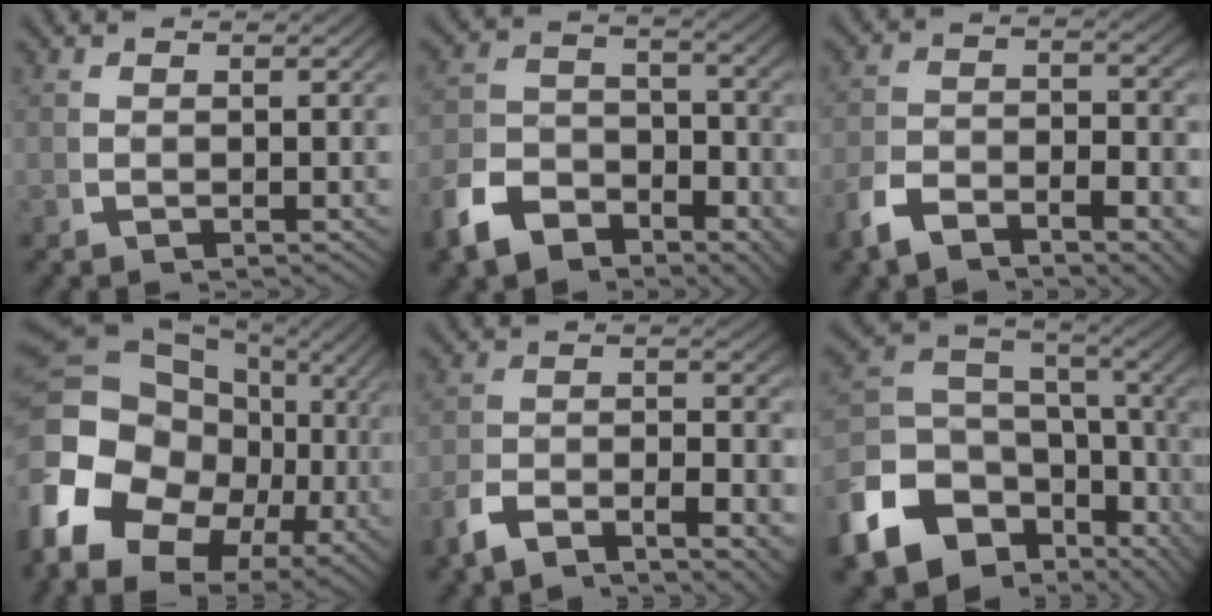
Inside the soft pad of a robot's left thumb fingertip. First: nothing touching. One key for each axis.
{"total": 7.6, "fx": -4.3, "fy": 5.3, "fz": 3.2, "tx": -0.045, "ty": -0.026, "tz": -0.070}
{"total": 4.8, "fx": -3.0, "fy": 2.3, "fz": 3.0, "tx": -0.045, "ty": -0.014, "tz": -0.053}
{"total": 15.8, "fx": 0.0, "fy": 12.2, "fz": 10.0, "tx": -0.222, "ty": -0.046, "tz": 0.008}
{"total": 5.5, "fx": -3.3, "fy": 2.4, "fz": 3.8, "tx": -0.053, "ty": -0.012, "tz": -0.058}
{"total": 14.6, "fx": -3.7, "fy": 10.3, "fz": 9.6, "tx": -0.179, "ty": -0.049, "tz": -0.045}